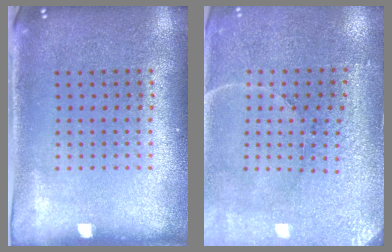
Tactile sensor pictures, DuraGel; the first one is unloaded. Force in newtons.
{"total": 3.2, "press": 3.1, "slide": 0.4}